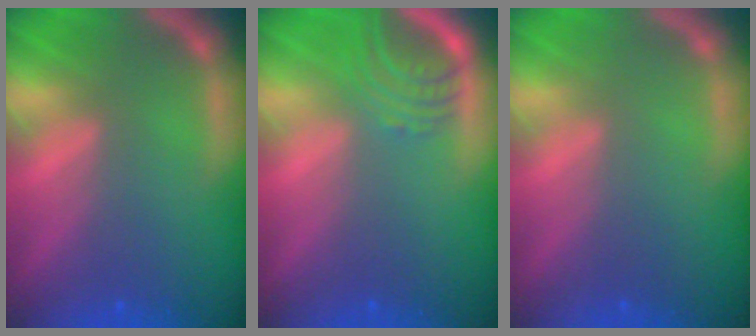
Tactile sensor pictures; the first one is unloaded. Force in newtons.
{"total": 3.9}
{"total": 0.0}